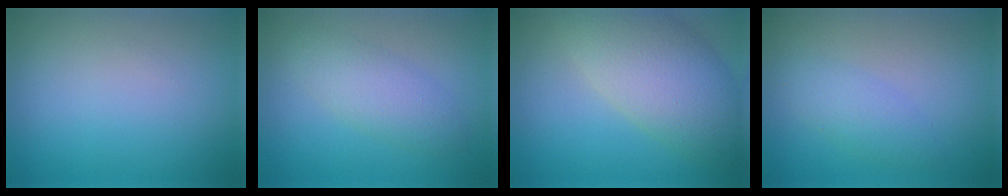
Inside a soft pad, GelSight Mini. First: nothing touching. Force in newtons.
{"total": 3.3, "press": 3.3, "slide": 0.1}
{"total": 8.1, "press": 8.1, "slide": 0.5}
{"total": 2.2, "press": 2.2, "slide": 0.1}